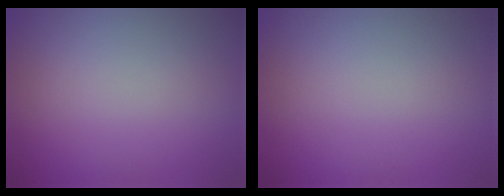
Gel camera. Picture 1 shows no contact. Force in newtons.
{"total": 0.0}